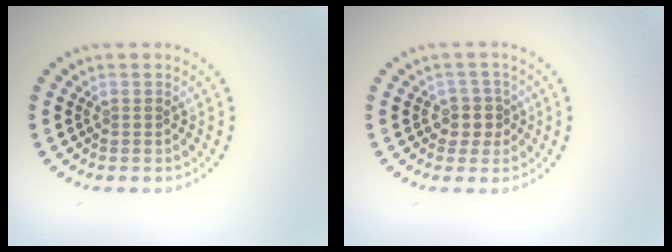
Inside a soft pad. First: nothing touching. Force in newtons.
{"total": 2.1, "press": 1.7, "slide": 1.2}